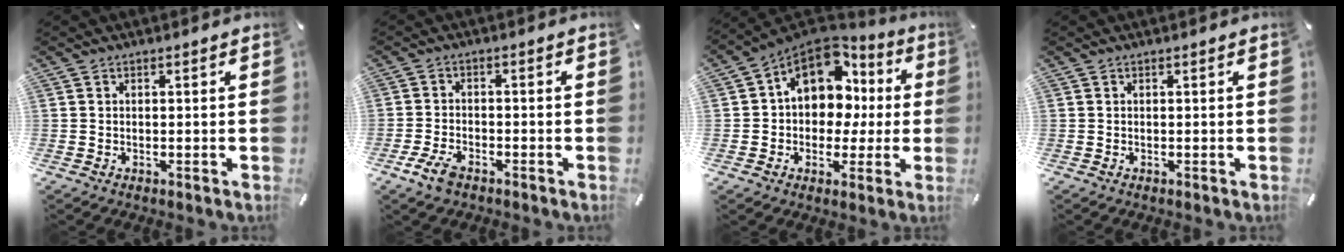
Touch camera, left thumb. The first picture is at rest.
{"total": 4.7, "force": [-3.0, 2.3, 2.8], "torque": [-0.069, 0.009, -0.060]}
{"total": 13.3, "force": [4.6, 10.3, 7.0], "torque": [-0.118, -0.025, 0.089]}
{"total": 0.0}